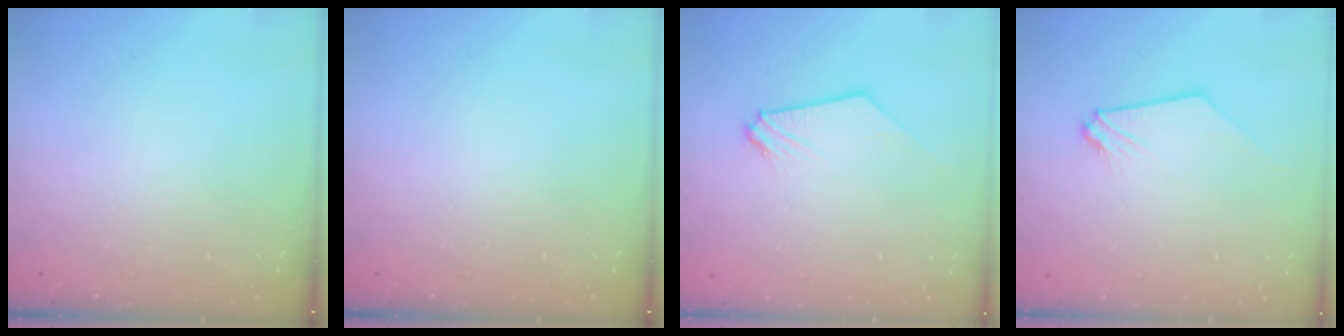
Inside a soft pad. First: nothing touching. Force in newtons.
{"total": 0.0}
{"total": 0.9, "press": 0.9, "slide": 0.2}
{"total": 0.7, "press": 0.7, "slide": 0.2}